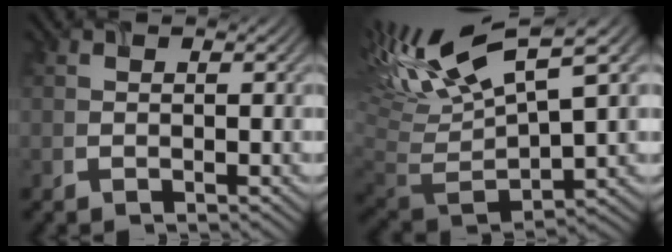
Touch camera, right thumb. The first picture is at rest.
{"total": 13.7, "force": [6.5, 5.3, 10.9], "torque": [-0.248, 0.018, 0.114]}